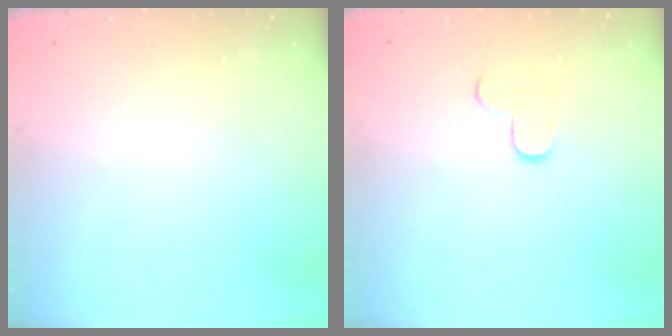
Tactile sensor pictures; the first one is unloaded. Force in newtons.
{"total": 6.0, "press": 6.0, "slide": 0.5}